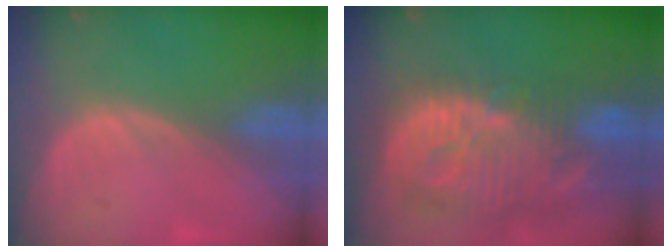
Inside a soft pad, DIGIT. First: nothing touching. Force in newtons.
{"total": 14.0, "press": 12.2, "slide": 6.8}